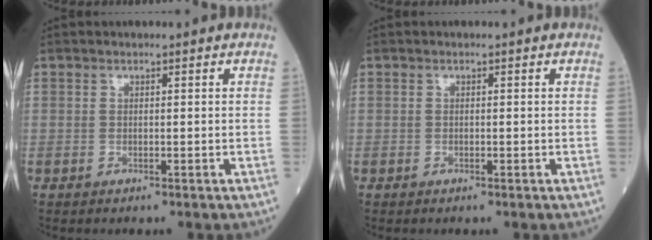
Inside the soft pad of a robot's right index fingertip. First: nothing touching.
{"total": 0.0}